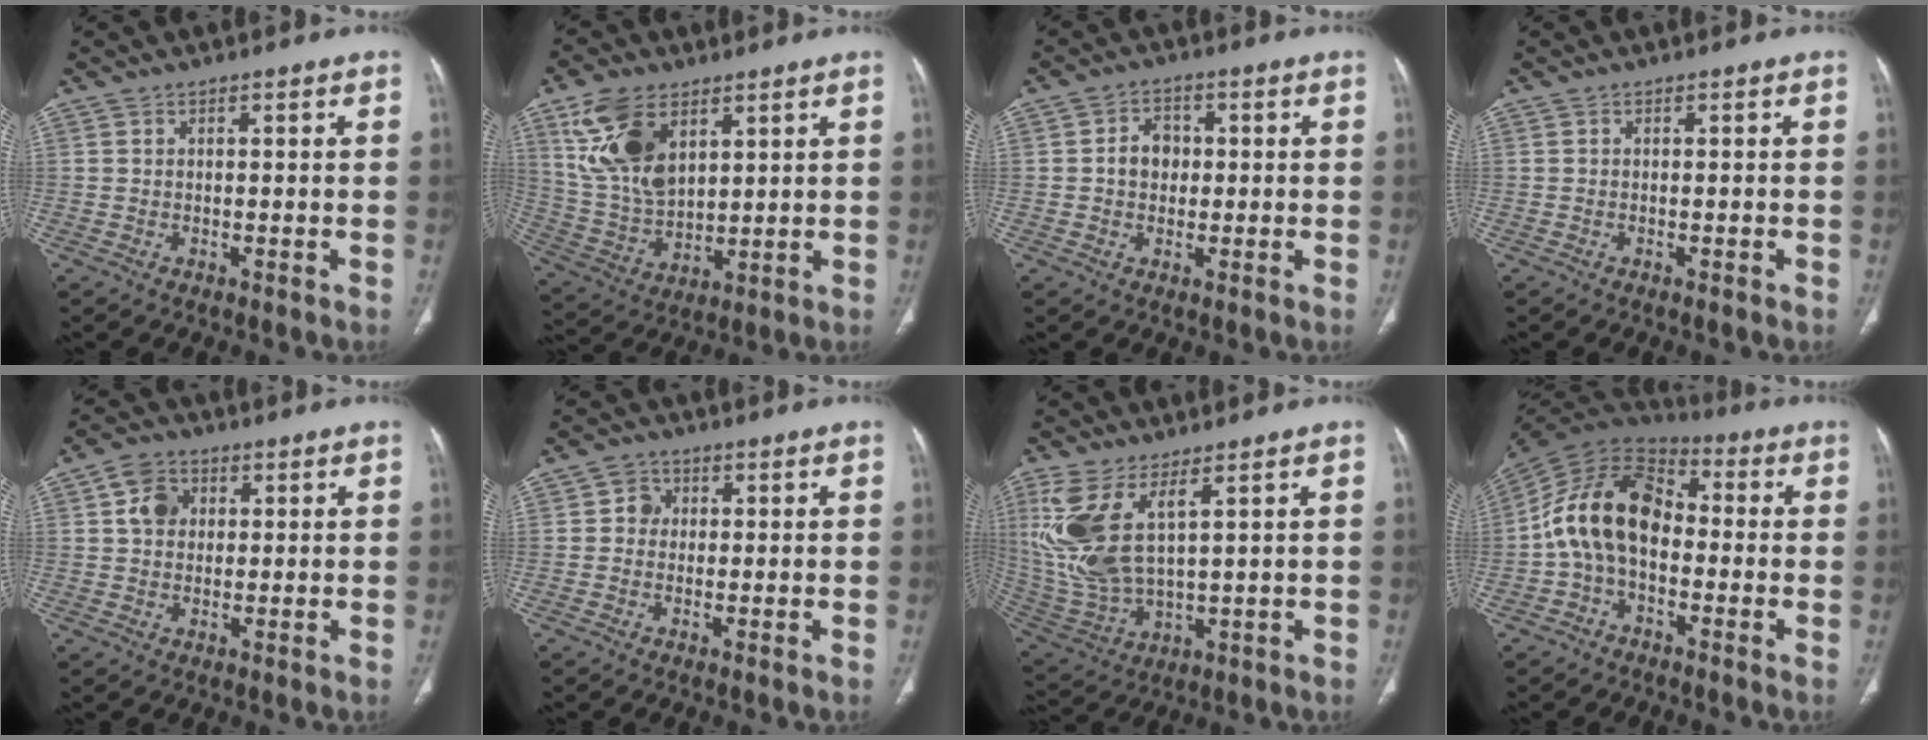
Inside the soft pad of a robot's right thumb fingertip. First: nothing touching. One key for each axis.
{"total": 14.9, "fx": 6.9, "fy": 8.4, "fz": 10.2, "tx": -0.190, "ty": -0.024, "tz": 0.149}
{"total": 4.7, "fx": 0.1, "fy": 3.8, "fz": 2.8, "tx": -0.028, "ty": 0.011, "tz": -0.003}
{"total": 0.6, "fx": -0.4, "fy": 0.1, "fz": 0.4, "tx": -0.011, "ty": -0.002, "tz": -0.004}
{"total": 5.8, "fx": 1.5, "fy": 4.6, "fz": 3.2, "tx": -0.041, "ty": 0.004, "tz": 0.022}
{"total": 3.1, "fx": 0.4, "fy": 2.8, "fz": 1.2, "tx": 0.001, "ty": 0.006, "tz": 0.002}
{"total": 14.1, "fx": 5.4, "fy": 5.7, "fz": 11.7, "tx": -0.272, "ty": -0.022, "tz": 0.126}
{"total": 15.3, "fx": -1.5, "fy": 10.1, "fz": 11.4, "tx": -0.197, "ty": 0.046, "tz": -0.039}